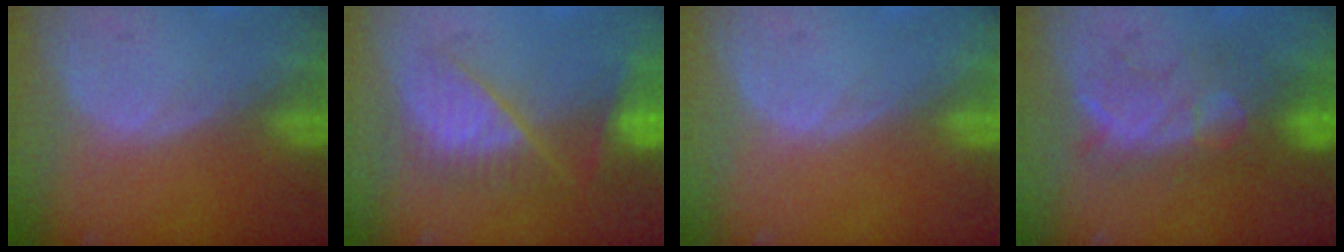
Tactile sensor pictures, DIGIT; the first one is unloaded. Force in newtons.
{"total": 8.6, "press": 7.9, "slide": 3.4}
{"total": 0.0}
{"total": 7.7, "press": 7.5, "slide": 1.3}